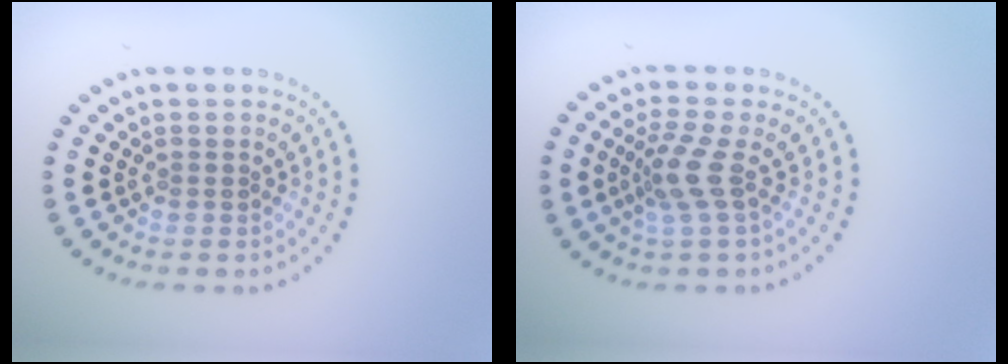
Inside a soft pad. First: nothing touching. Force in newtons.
{"total": 2.8, "press": 2.0, "slide": 1.9}